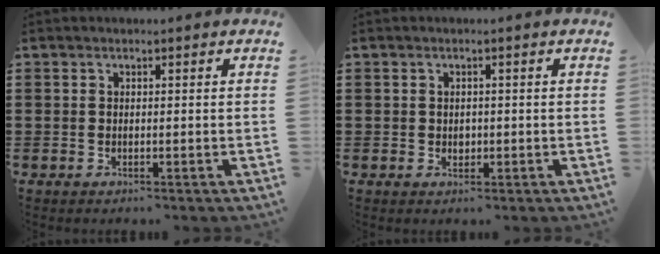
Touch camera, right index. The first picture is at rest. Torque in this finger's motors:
{"motor_torque": [0.14, 0.28, 0.01, 0.00]}